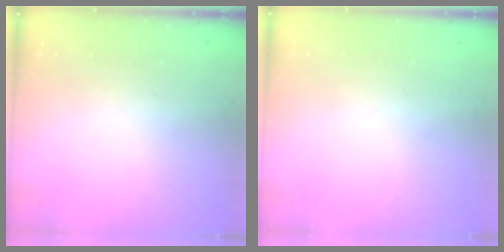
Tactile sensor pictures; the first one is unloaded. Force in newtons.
{"total": 0.0}